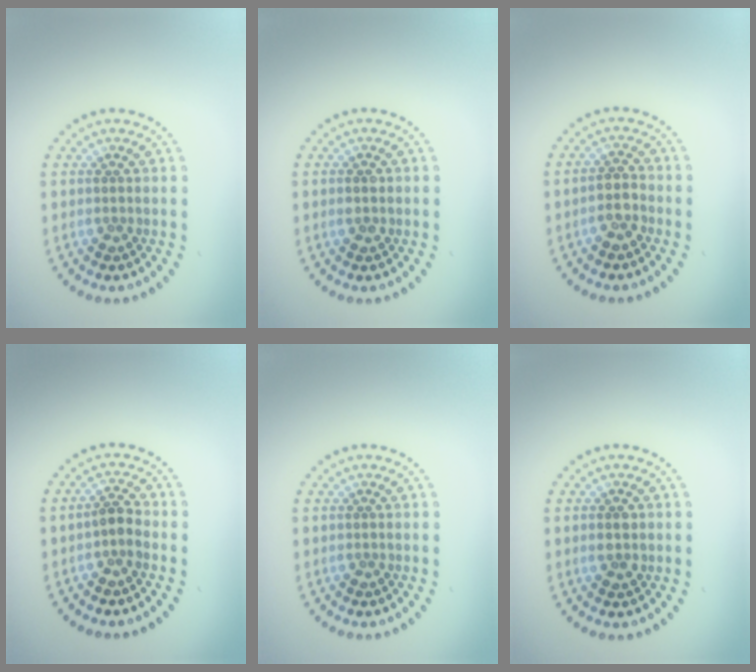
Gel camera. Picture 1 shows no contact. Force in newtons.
{"total": 1.4, "press": 1.4, "slide": 0.1}
{"total": 2.0, "press": 1.8, "slide": 1.0}
{"total": 1.8, "press": 1.6, "slide": 0.9}
{"total": 0.0}
{"total": 1.5, "press": 1.4, "slide": 0.1}